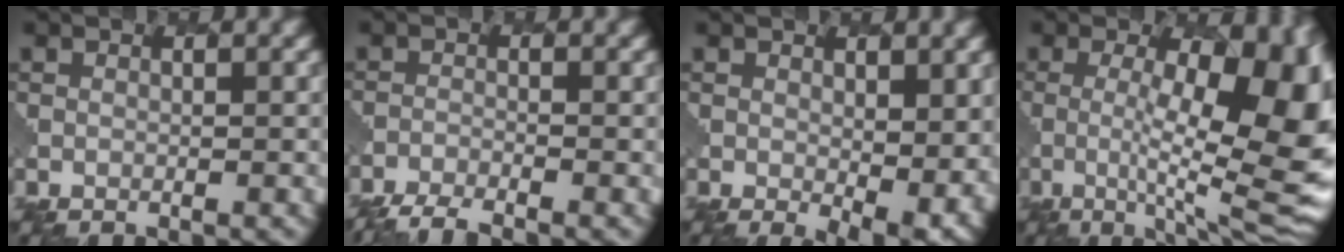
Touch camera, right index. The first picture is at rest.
{"total": 4.5, "force": [-4.2, 0.6, 1.6], "torque": [-0.035, -0.019, -0.075]}
{"total": 4.7, "force": [0.3, 2.3, 4.0], "torque": [-0.059, -0.022, 0.017]}
{"total": 11.9, "force": [0.2, 3.5, 11.3], "torque": [-0.164, -0.007, 0.004]}